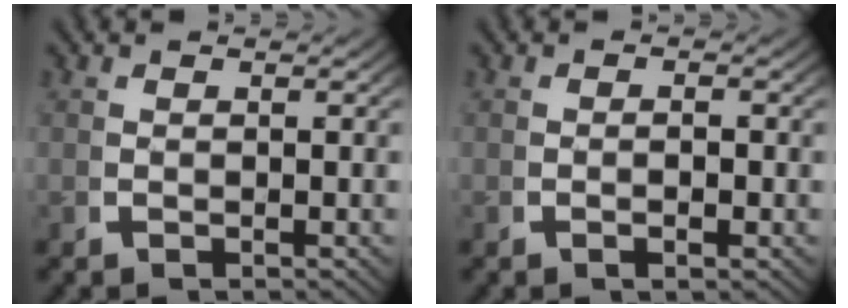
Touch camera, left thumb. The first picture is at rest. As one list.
[{"total": 1.1, "force": [-0.3, 0.5, 0.9], "torque": [-0.015, 0.003, -0.009]}]